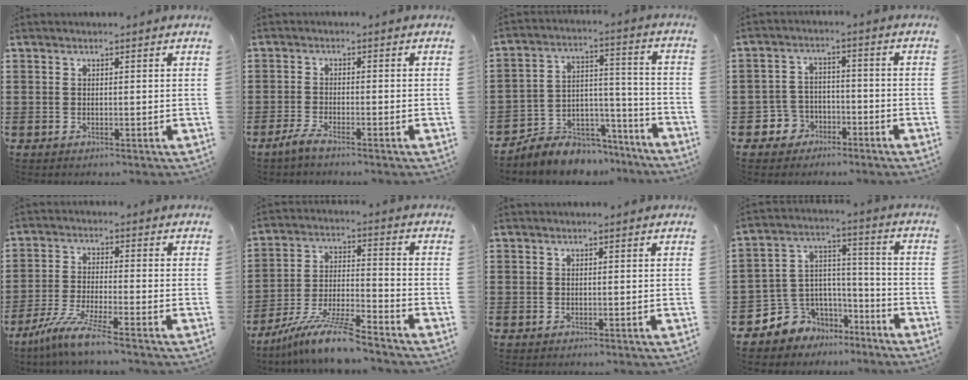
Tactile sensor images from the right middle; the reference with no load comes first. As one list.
[{"total": 2.2, "force": [-1.7, 0.1, 1.4], "torque": [-0.038, -0.002, -0.038]}, {"total": 6.8, "force": [-6.3, 2.5, 0.3], "torque": [-0.008, 0.016, -0.123]}, {"total": 4.1, "force": [-2.8, 3.0, 0.3], "torque": [-0.026, 0.006, -0.061]}, {"total": 6.8, "force": [-5.5, -0.3, 4.1], "torque": [-0.099, -0.023, -0.110]}, {"total": 10.4, "force": [-8.9, 0.6, 5.3], "torque": [-0.103, 0.010, -0.173]}, {"total": 0.0}, {"total": 6.0, "force": [-3.8, 4.6, -1.1], "torque": [-0.011, 0.001, -0.075]}]